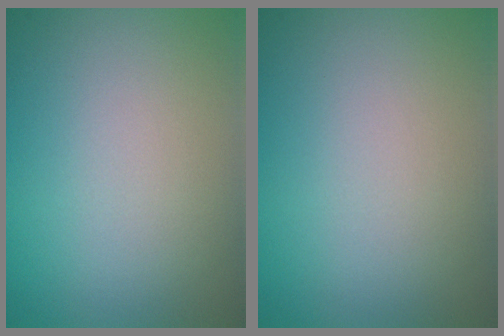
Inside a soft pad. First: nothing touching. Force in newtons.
{"total": 0.0}